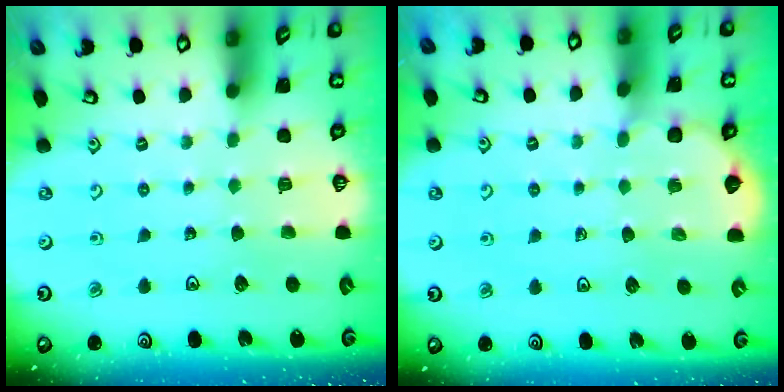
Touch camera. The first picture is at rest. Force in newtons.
{"total": 3.2, "press": 3.2, "slide": 0.3}